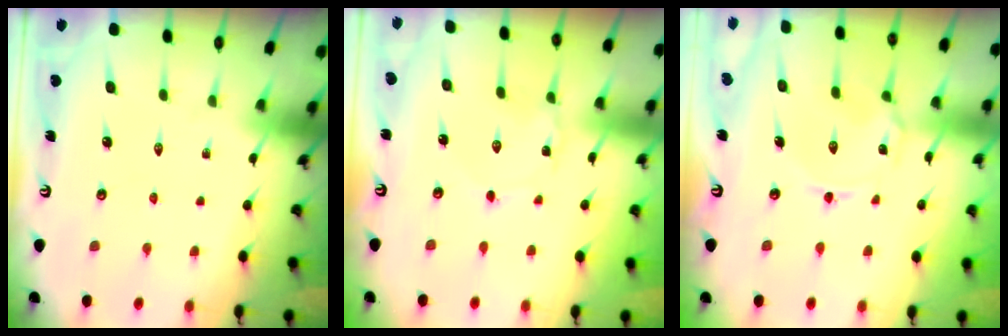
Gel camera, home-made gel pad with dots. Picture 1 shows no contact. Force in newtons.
{"total": 1.4, "press": 1.4, "slide": 0.1}
{"total": 3.7, "press": 3.6, "slide": 0.4}